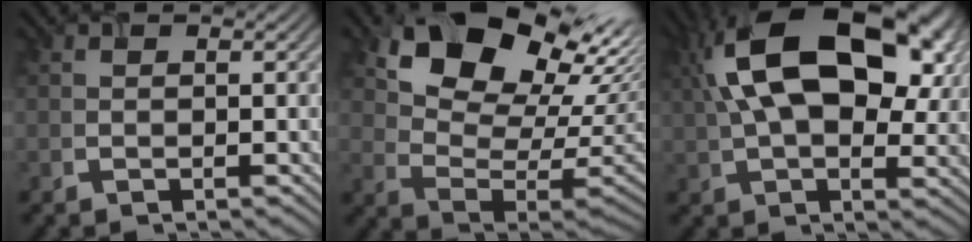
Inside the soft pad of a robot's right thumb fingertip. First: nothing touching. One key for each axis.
{"total": 14.4, "fx": 8.0, "fy": 8.7, "fz": 8.3, "tx": -0.145, "ty": 0.008, "tz": 0.151}
{"total": 17.1, "fx": 4.7, "fy": 9.8, "fz": 13.3, "tx": -0.238, "ty": 0.024, "tz": 0.073}